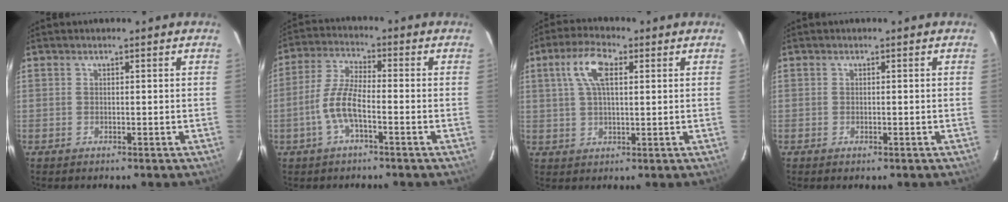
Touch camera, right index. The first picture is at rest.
{"total": 7.0, "force": [-2.8, 1.8, 6.2], "torque": [-0.137, 0.009, -0.055]}
{"total": 7.7, "force": [2.6, 3.2, 6.5], "torque": [-0.127, 0.018, 0.048]}
{"total": 1.0, "force": [-0.3, 0.4, 0.8], "torque": [-0.013, -0.003, -0.005]}